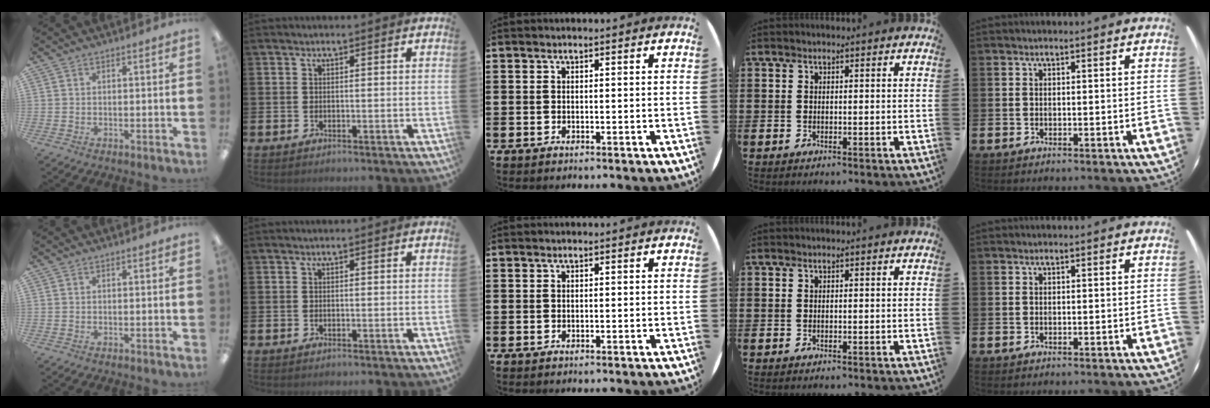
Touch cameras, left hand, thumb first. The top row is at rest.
{}